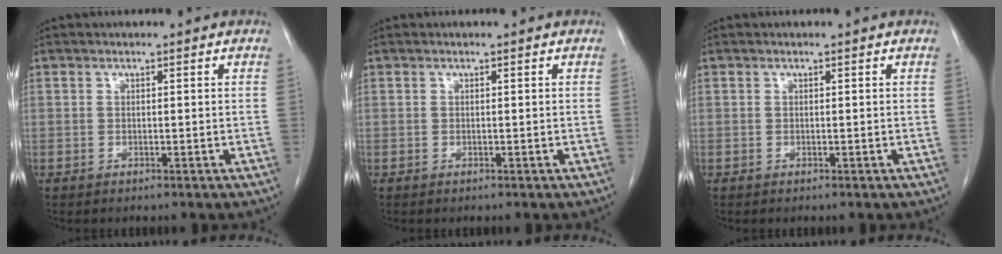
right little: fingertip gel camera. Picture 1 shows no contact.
{"total": 0.0}
{"total": 0.0}